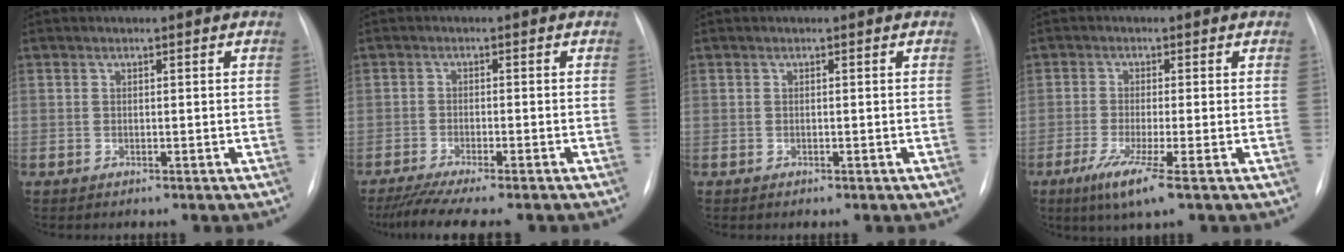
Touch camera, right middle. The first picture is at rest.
{"total": 9.3, "force": [-7.9, 0.4, 5.0], "torque": [-0.069, -0.019, -0.121]}
{"total": 0.0}
{"total": 6.0, "force": [-3.1, -0.1, 5.1], "torque": [-0.099, -0.022, -0.059]}